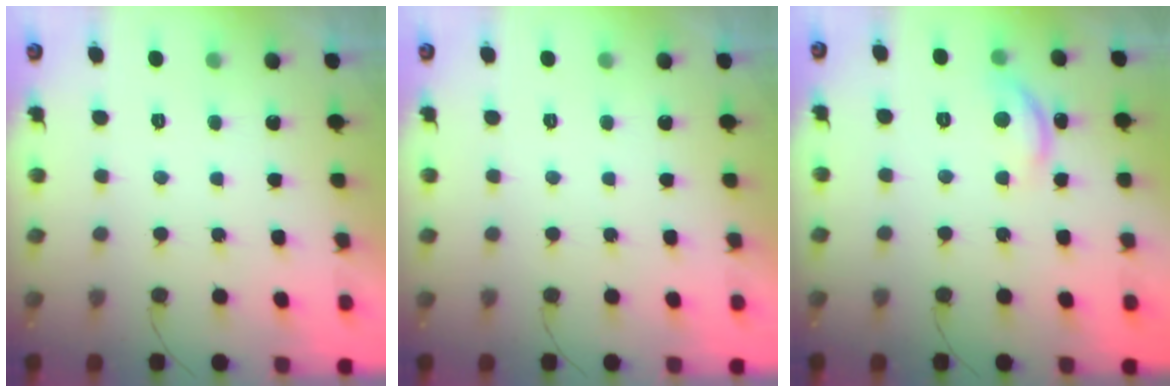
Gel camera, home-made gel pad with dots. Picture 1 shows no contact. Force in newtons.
{"total": 0.0}
{"total": 10.8, "press": 10.8, "slide": 0.8}